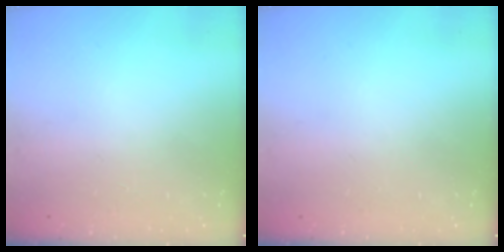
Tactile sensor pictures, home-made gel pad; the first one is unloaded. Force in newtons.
{"total": 0.0}